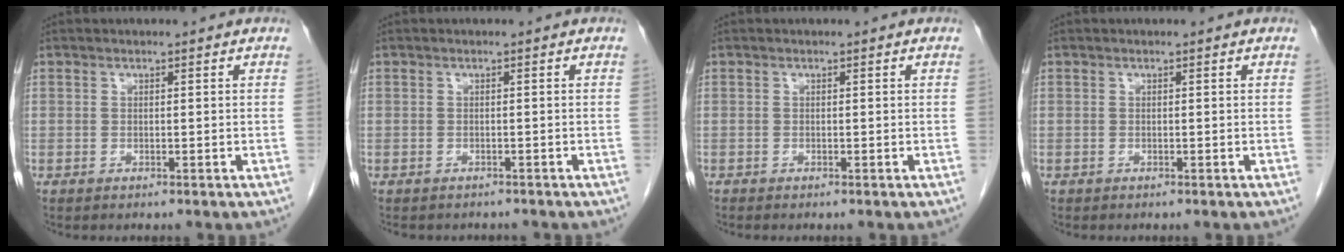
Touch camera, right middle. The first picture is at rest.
{"total": 4.4, "force": [-4.0, 1.7, 1.0], "torque": [-0.010, 0.000, -0.049]}
{"total": 0.0}
{"total": 0.0}